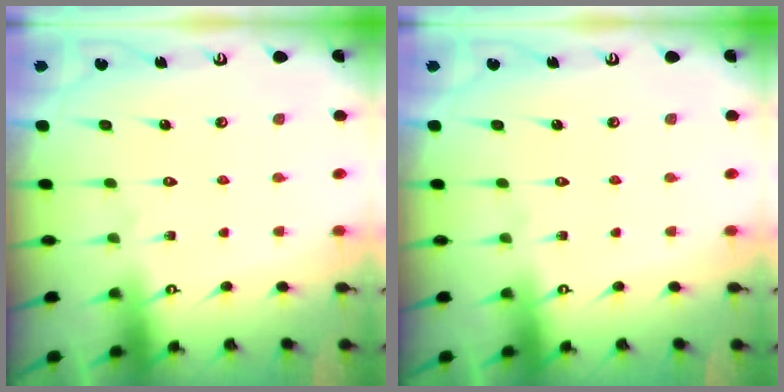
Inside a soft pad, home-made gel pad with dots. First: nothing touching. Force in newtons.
{"total": 0.0}